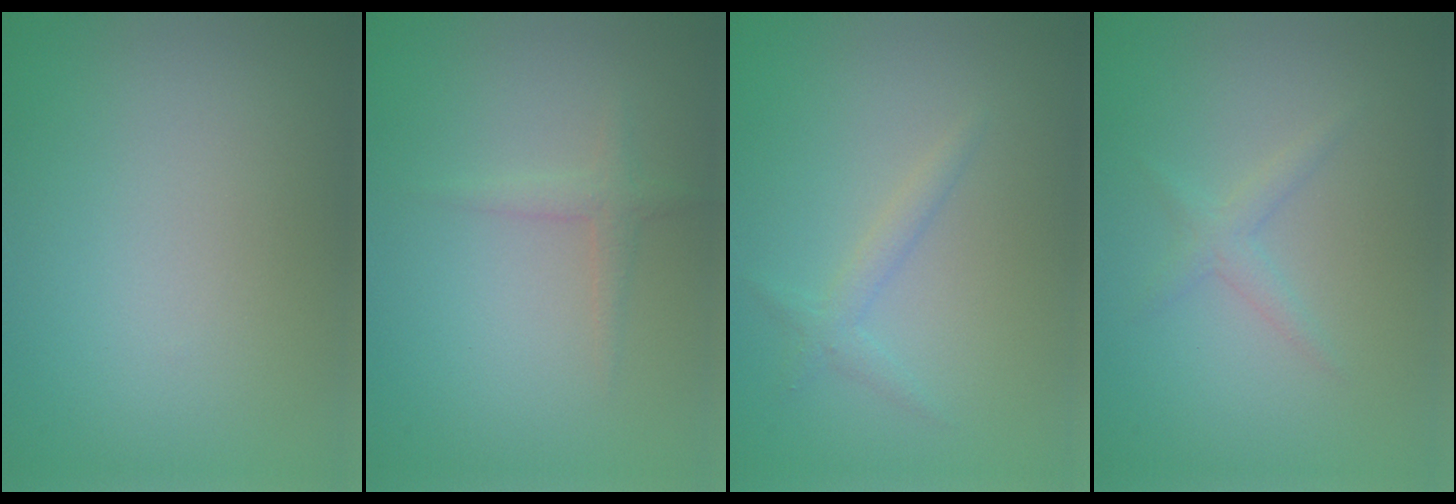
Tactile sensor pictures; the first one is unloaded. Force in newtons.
{"total": 1.3, "press": 1.3, "slide": 0.0}
{"total": 1.3, "press": 1.3, "slide": 0.1}
{"total": 1.3, "press": 1.3, "slide": 0.0}